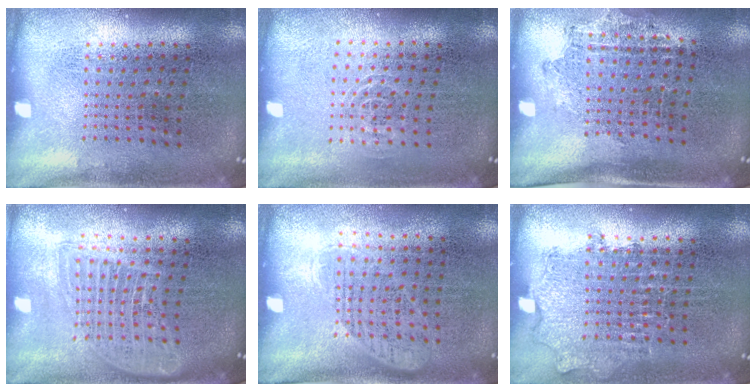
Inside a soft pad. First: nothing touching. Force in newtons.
{"total": 1.0, "press": 0.5, "slide": 0.8}
{"total": 1.3, "press": 1.0, "slide": 0.9}
{"total": 1.6, "press": 1.4, "slide": 0.8}
{"total": 1.1, "press": 0.9, "slide": 0.6}
{"total": 0.9, "press": 0.8, "slide": 0.2}